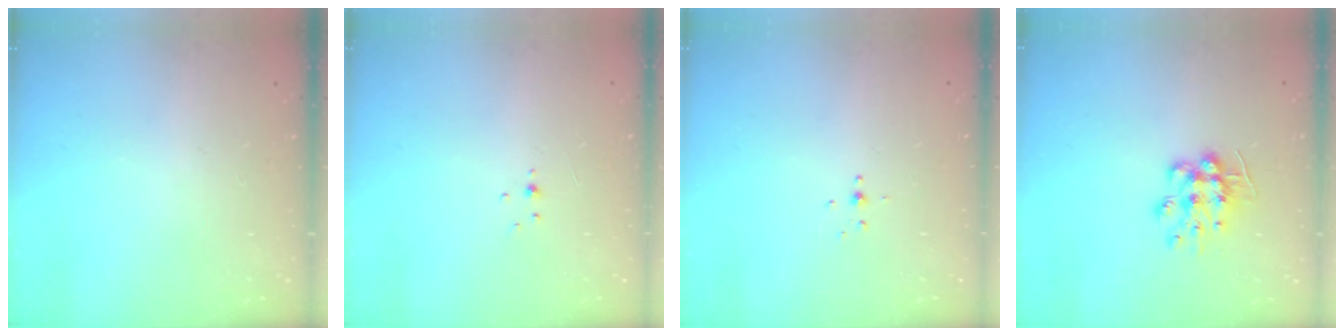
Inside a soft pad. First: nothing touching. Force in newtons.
{"total": 1.5, "press": 1.5, "slide": 0.3}
{"total": 2.4, "press": 2.3, "slide": 0.8}
{"total": 9.4, "press": 9.4, "slide": 0.6}